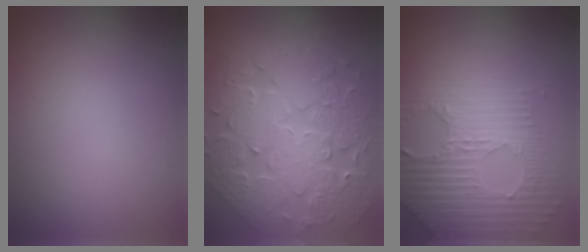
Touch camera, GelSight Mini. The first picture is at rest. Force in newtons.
{"total": 9.9, "press": 6.9, "slide": 7.0}
{"total": 5.2, "press": 4.5, "slide": 2.5}